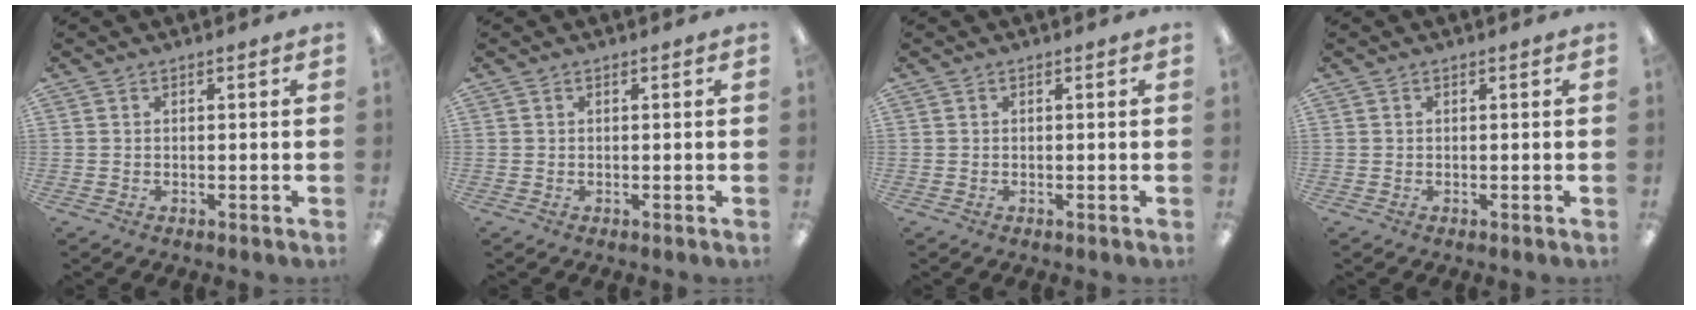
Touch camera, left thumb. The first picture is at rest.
{"total": 0.0}
{"total": 0.0}
{"total": 0.0}